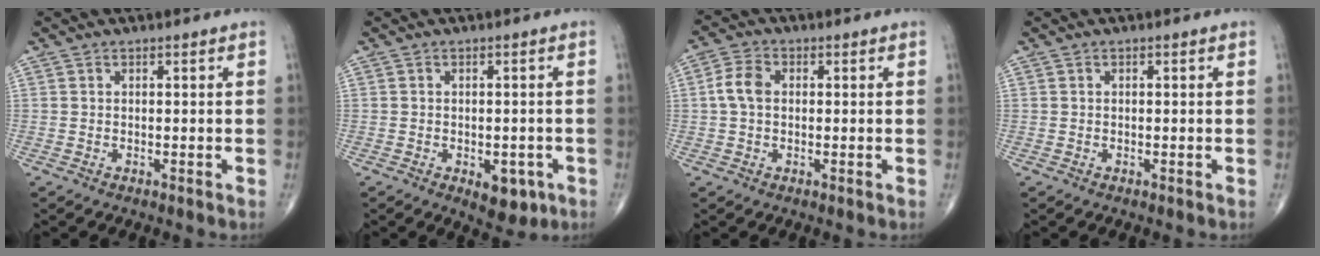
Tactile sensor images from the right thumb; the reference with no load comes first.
{"total": 5.8, "force": [-2.3, 3.2, 4.2], "torque": [-0.035, 0.003, -0.020]}
{"total": 4.6, "force": [0.3, 3.2, 3.3], "torque": [-0.071, 0.012, -0.001]}
{"total": 0.0}